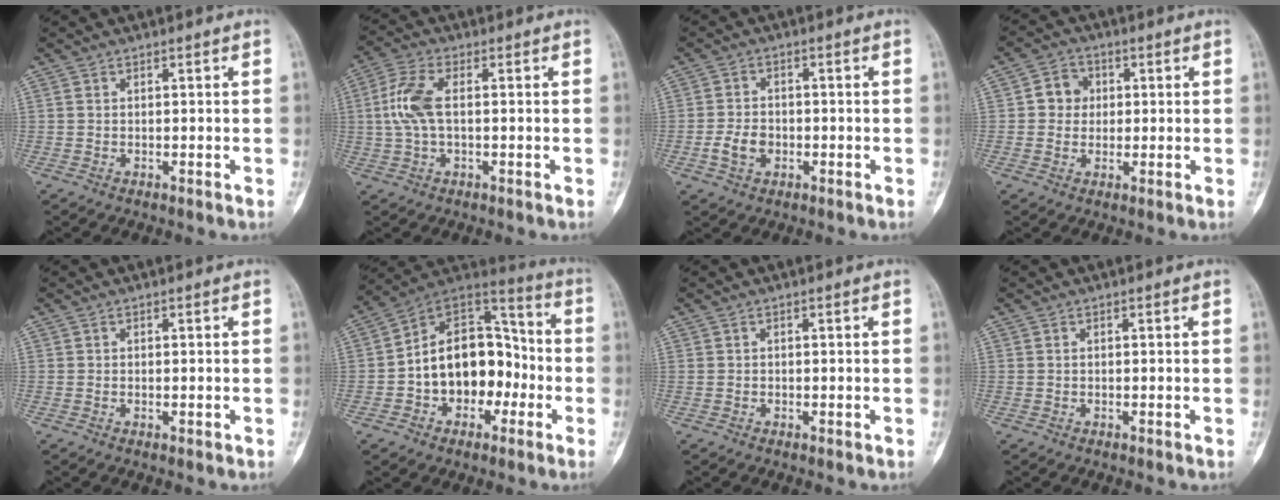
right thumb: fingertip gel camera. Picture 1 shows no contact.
{"total": 7.5, "force": [0.5, 3.5, 6.6], "torque": [-0.164, 0.015, 0.007]}
{"total": 4.6, "force": [-1.4, 3.3, 2.9], "torque": [-0.050, 0.011, -0.026]}
{"total": 5.1, "force": [0.6, 4.7, 2.0], "torque": [-0.005, 0.007, 0.002]}
{"total": 0.6, "force": [-0.1, 0.3, 0.5], "torque": [-0.010, -0.001, 0.000]}
{"total": 18.2, "force": [-3.4, 12.9, 12.4], "torque": [-0.142, 0.060, -0.055]}
{"total": 0.0}
{"total": 0.0}